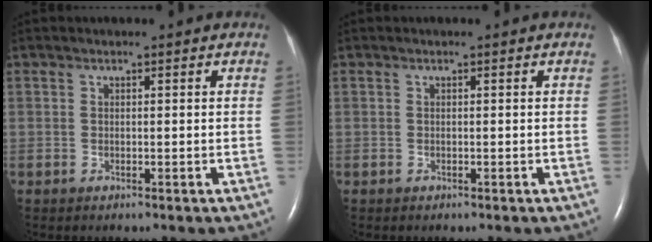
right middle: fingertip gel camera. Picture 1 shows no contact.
{"total": 0.0}